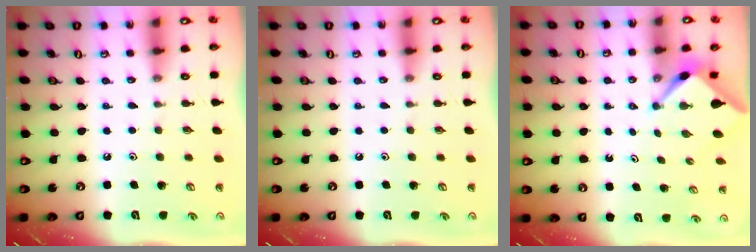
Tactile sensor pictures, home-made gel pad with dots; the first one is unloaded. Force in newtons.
{"total": 0.0}
{"total": 2.7, "press": 2.7, "slide": 0.3}